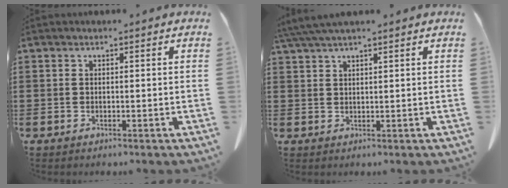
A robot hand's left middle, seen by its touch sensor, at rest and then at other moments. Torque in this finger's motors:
{"motor_torque": [1.08, -1.06, 0.38, 0.08]}